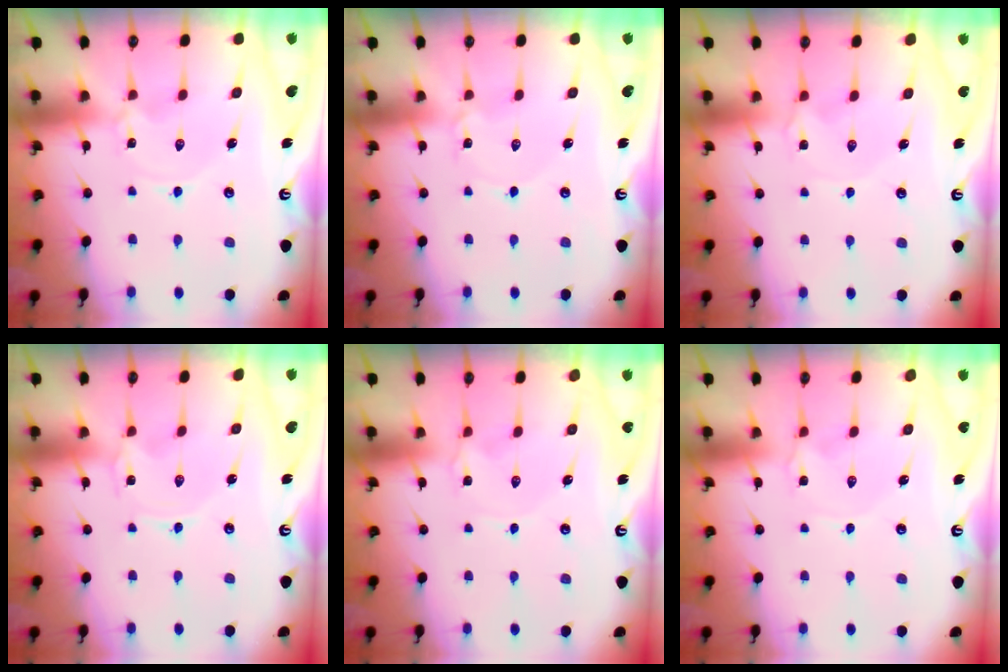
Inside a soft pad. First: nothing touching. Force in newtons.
{"total": 1.5, "press": 1.5, "slide": 0.2}
{"total": 1.1, "press": 1.0, "slide": 0.3}
{"total": 0.0}
{"total": 1.8, "press": 1.8, "slide": 0.3}
{"total": 1.8, "press": 1.8, "slide": 0.3}